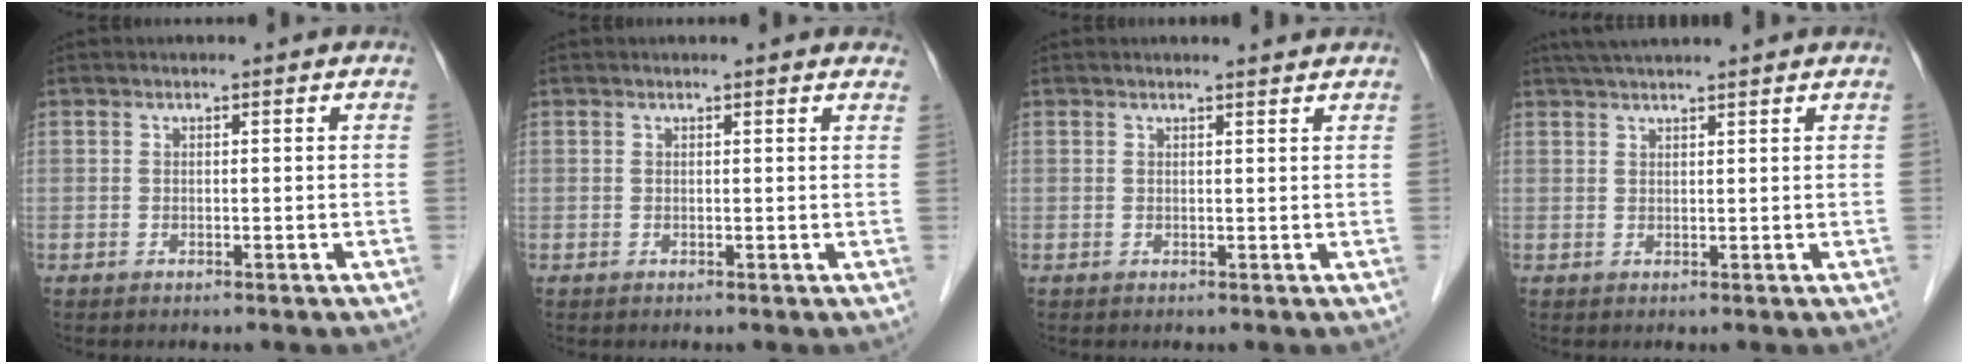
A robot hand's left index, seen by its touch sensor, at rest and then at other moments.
{"total": 4.3, "force": [3.9, 1.5, 1.0], "torque": [0.008, 0.007, 0.031]}
{"total": 2.3, "force": [2.3, 0.3, 0.4], "torque": [-0.003, 0.001, 0.027]}
{"total": 7.9, "force": [7.0, 0.4, 3.7], "torque": [-0.055, 0.038, 0.107]}